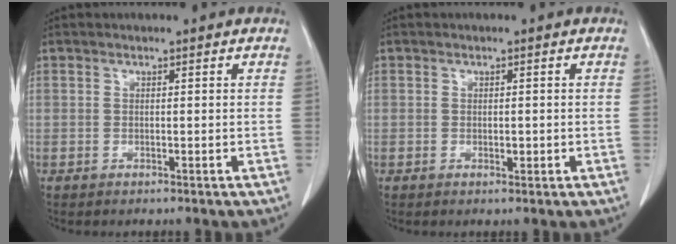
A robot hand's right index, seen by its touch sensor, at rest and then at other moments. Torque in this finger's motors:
{"motor_torque": [-0.35, 0.55, -0.13, -0.01]}